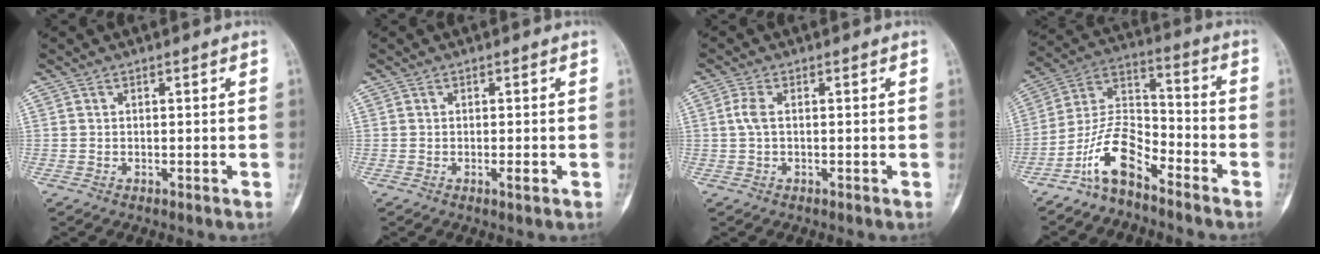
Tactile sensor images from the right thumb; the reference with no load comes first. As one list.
[{"total": 1.2, "force": [-0.4, 0.3, 1.1], "torque": [-0.018, -0.002, -0.007]}, {"total": 2.4, "force": [0.2, 1.0, 2.1], "torque": [-0.059, 0.004, 0.003]}, {"total": 10.8, "force": [-7.4, 4.5, 6.5], "torque": [-0.121, 0.078, -0.153]}]